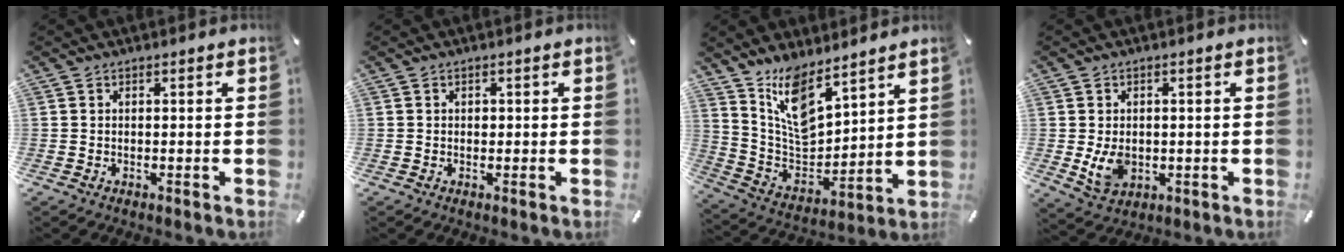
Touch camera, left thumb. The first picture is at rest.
{"total": 0.7, "force": [0.0, 0.7, 0.3], "torque": [-0.006, 0.002, -0.001]}
{"total": 11.5, "force": [9.3, 4.9, 4.6], "torque": [-0.103, -0.073, 0.179]}
{"total": 6.2, "force": [-0.3, 4.7, 4.0], "torque": [-0.083, -0.007, -0.007]}